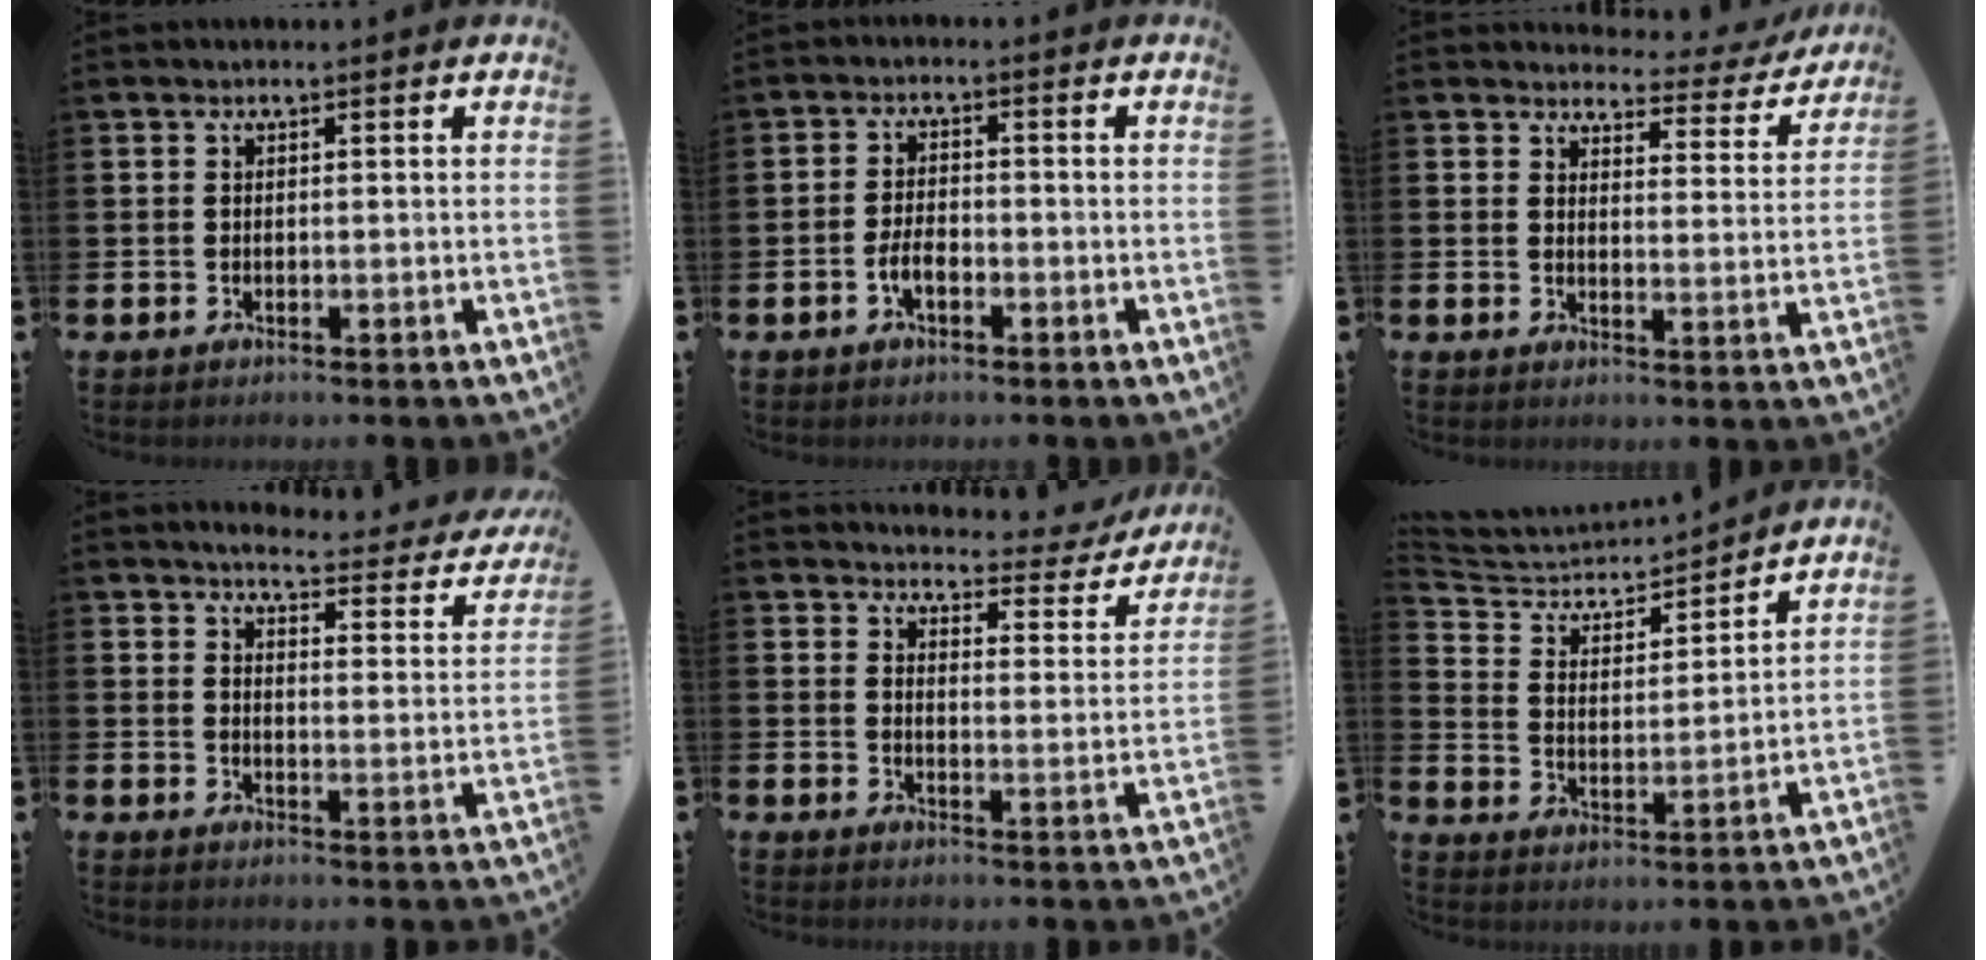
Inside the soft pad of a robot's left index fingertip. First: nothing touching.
{"total": 2.9, "force": [-1.1, 1.4, 2.3], "torque": [-0.043, 0.004, -0.021]}
{"total": 3.1, "force": [2.9, 1.1, 0.4], "torque": [-0.008, -0.030, 0.042]}
{"total": 3.8, "force": [3.7, 0.6, 1.0], "torque": [-0.020, -0.035, 0.054]}
{"total": 3.5, "force": [3.3, 1.1, 0.5], "torque": [-0.012, -0.032, 0.048]}
{"total": 5.1, "force": [4.8, 1.4, 0.5], "torque": [-0.041, -0.047, 0.078]}